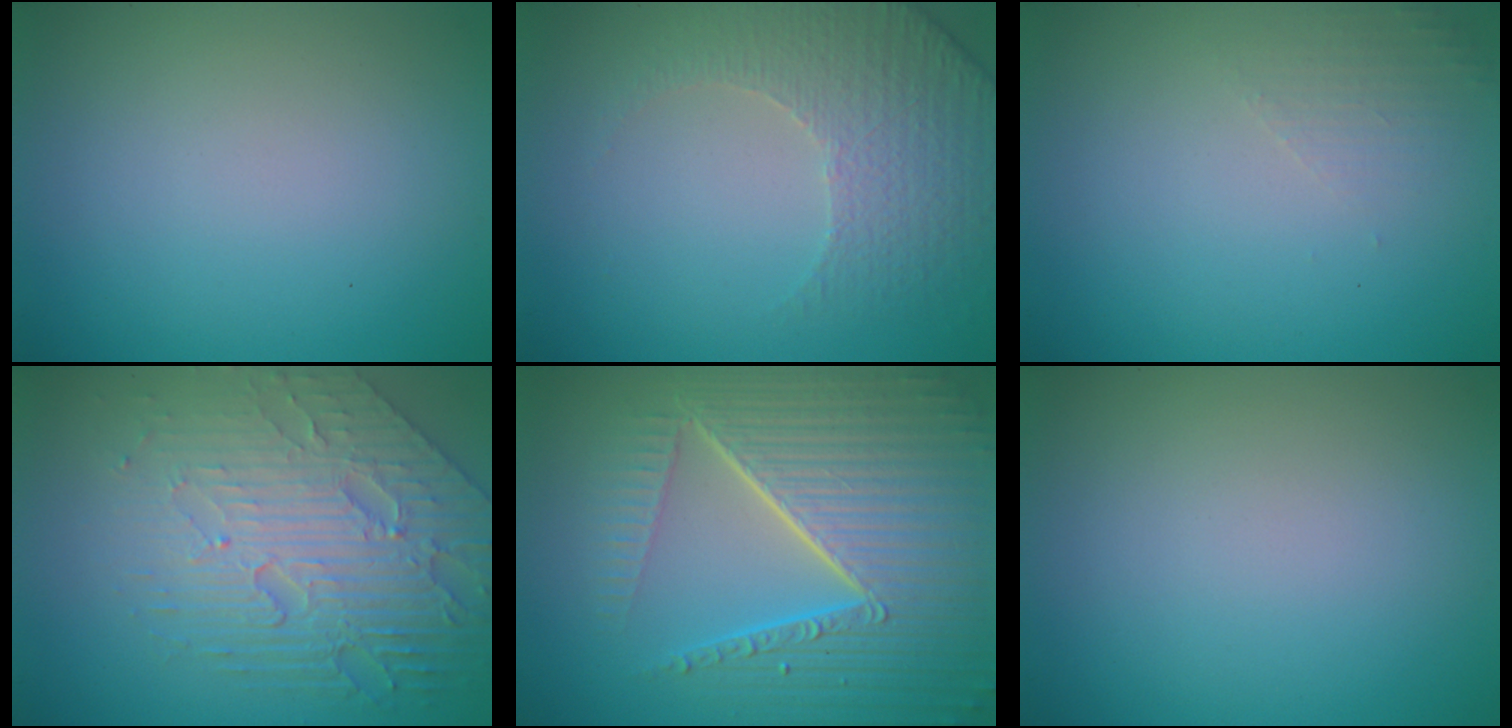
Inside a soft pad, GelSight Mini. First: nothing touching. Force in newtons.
{"total": 4.9, "press": 3.5, "slide": 3.5}
{"total": 1.3, "press": 1.2, "slide": 0.4}
{"total": 8.1, "press": 5.6, "slide": 5.9}
{"total": 10.5, "press": 6.7, "slide": 8.1}
{"total": 0.0}